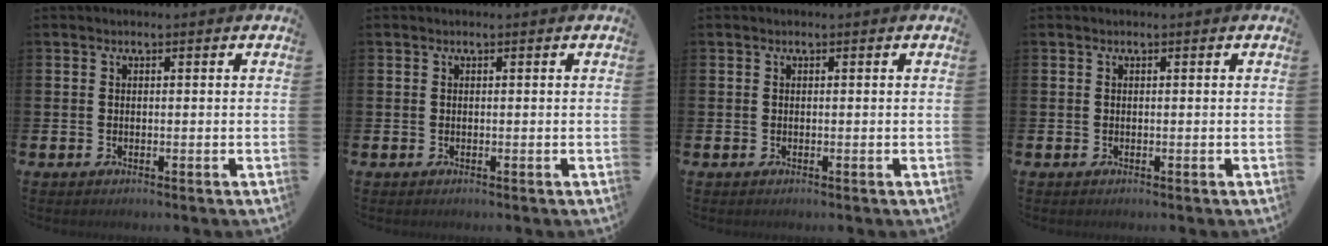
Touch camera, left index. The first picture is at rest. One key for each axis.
{"total": 0.0}
{"total": 0.0}
{"total": 0.0}